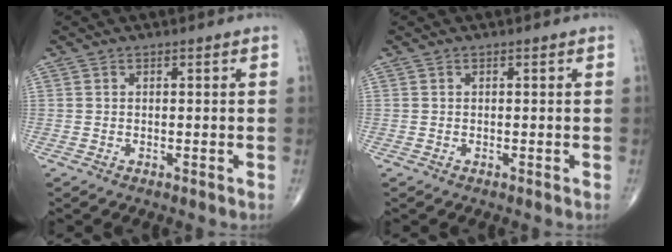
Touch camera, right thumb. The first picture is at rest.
{"total": 0.0}